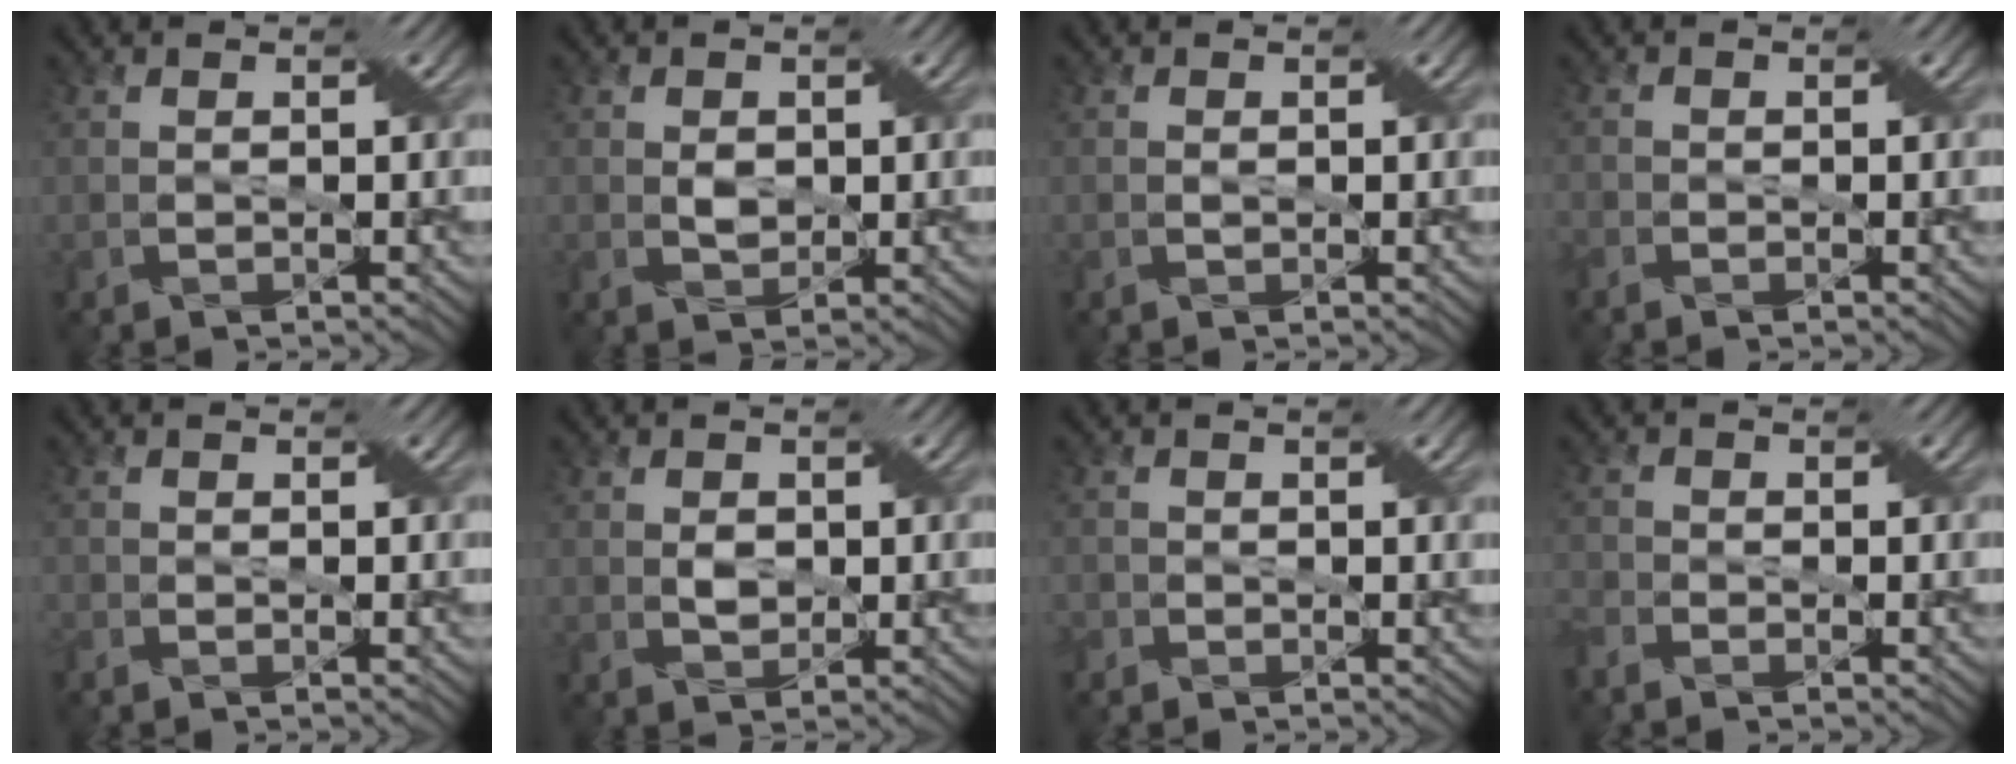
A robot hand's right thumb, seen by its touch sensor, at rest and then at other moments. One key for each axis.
{"total": 1.8, "fx": 0.2, "fy": 1.4, "fz": 1.2, "tx": -0.028, "ty": -0.003, "tz": 0.006}
{"total": 0.5, "fx": 0.0, "fy": 0.4, "fz": 0.4, "tx": -0.007, "ty": -0.001, "tz": 0.001}
{"total": 1.4, "fx": -1.1, "fy": 0.7, "fz": 0.4, "tx": -0.014, "ty": -0.004, "tz": -0.027}
{"total": 1.2, "fx": -0.9, "fy": 0.6, "fz": 0.4, "tx": -0.013, "ty": -0.005, "tz": -0.019}
{"total": 1.9, "fx": 0.1, "fy": 1.4, "fz": 1.2, "tx": -0.028, "ty": -0.002, "tz": 0.002}
{"total": 1.3, "fx": -0.7, "fy": 0.9, "fz": 0.6, "tx": -0.015, "ty": -0.003, "tz": -0.018}
{"total": 2.4, "fx": -2.0, "fy": 1.1, "fz": 0.7, "tx": -0.024, "ty": -0.006, "tz": -0.052}